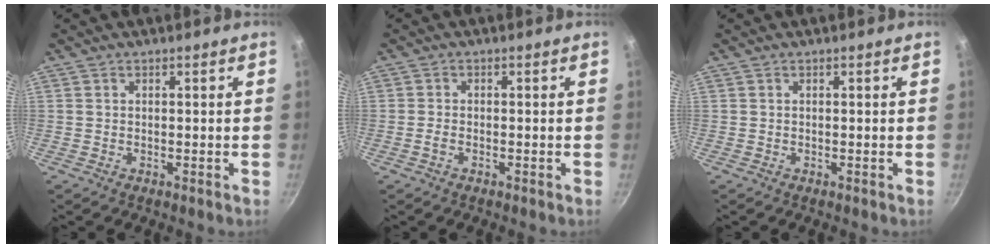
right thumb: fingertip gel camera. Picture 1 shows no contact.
{"total": 1.1, "force": [-0.6, 0.5, 0.7], "torque": [-0.023, 0.007, -0.015]}
{"total": 0.0}